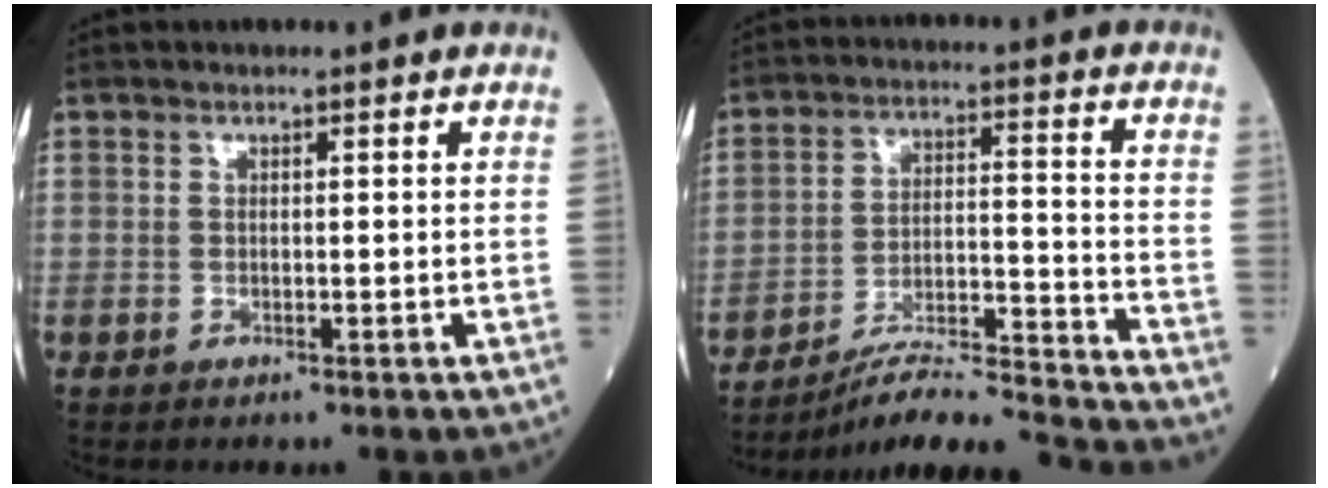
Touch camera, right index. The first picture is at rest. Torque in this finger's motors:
{"motor_torque": [-0.44, -0.70, 0.24, 0.08]}